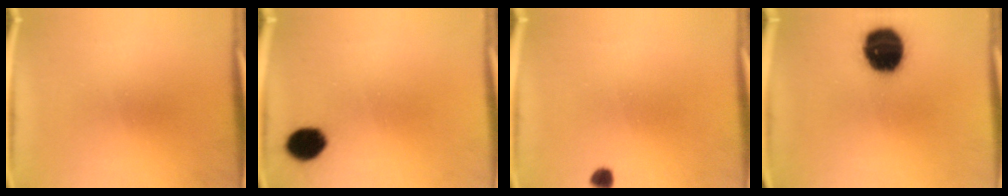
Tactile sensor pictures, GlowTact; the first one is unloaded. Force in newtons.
{"total": 6.8}
{"total": 1.7}
{"total": 16.3}